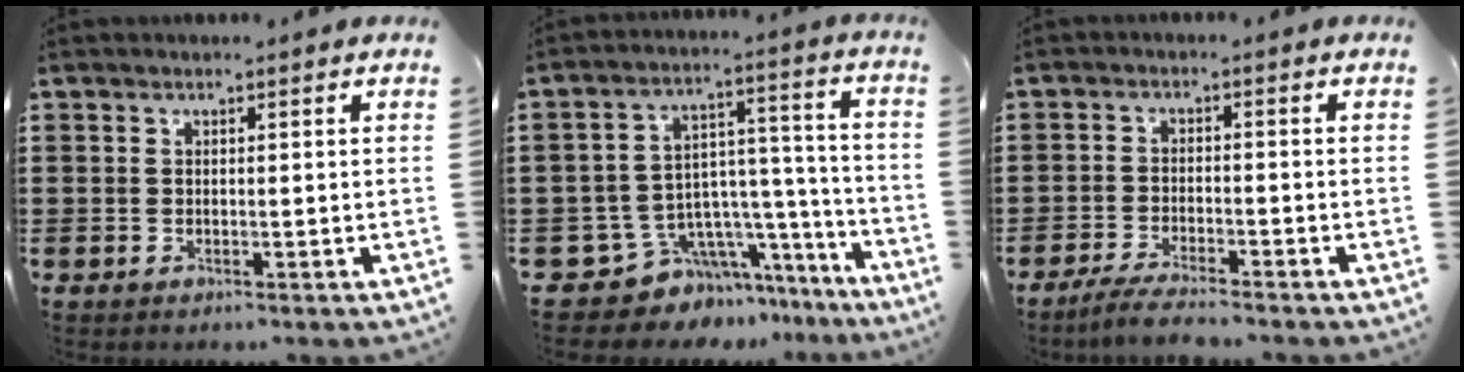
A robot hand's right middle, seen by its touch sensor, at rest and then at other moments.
{"total": 8.1, "force": [-5.8, 5.4, 1.6], "torque": [-0.055, 0.003, -0.105]}
{"total": 3.3, "force": [-3.0, 0.0, 1.4], "torque": [-0.031, -0.003, -0.061]}